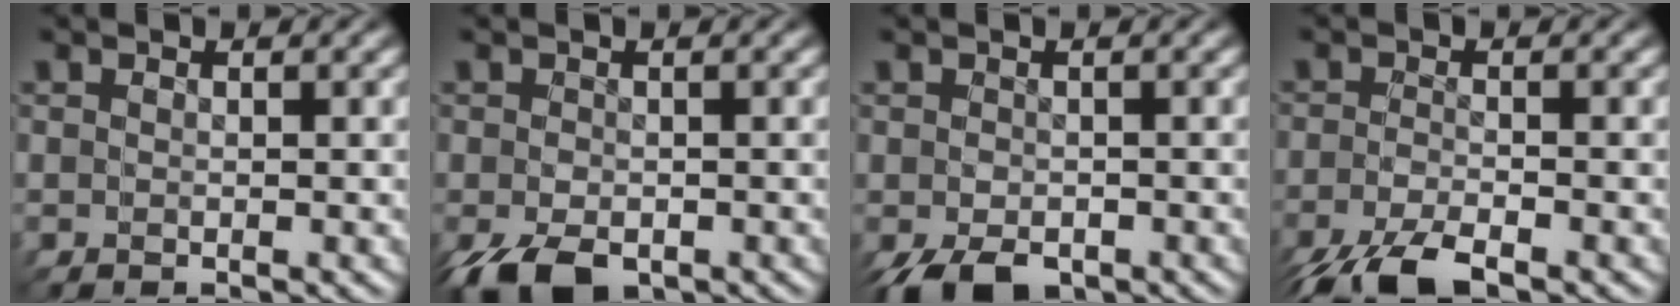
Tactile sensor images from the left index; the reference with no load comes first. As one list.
[{"total": 3.2, "force": [-2.4, 1.9, 0.7], "torque": [-0.020, -0.025, -0.023]}, {"total": 2.2, "force": [-1.5, 1.6, 0.4], "torque": [-0.010, -0.019, -0.010]}, {"total": 4.9, "force": [-4.8, -1.0, -0.1], "torque": [-0.015, -0.017, -0.070]}]